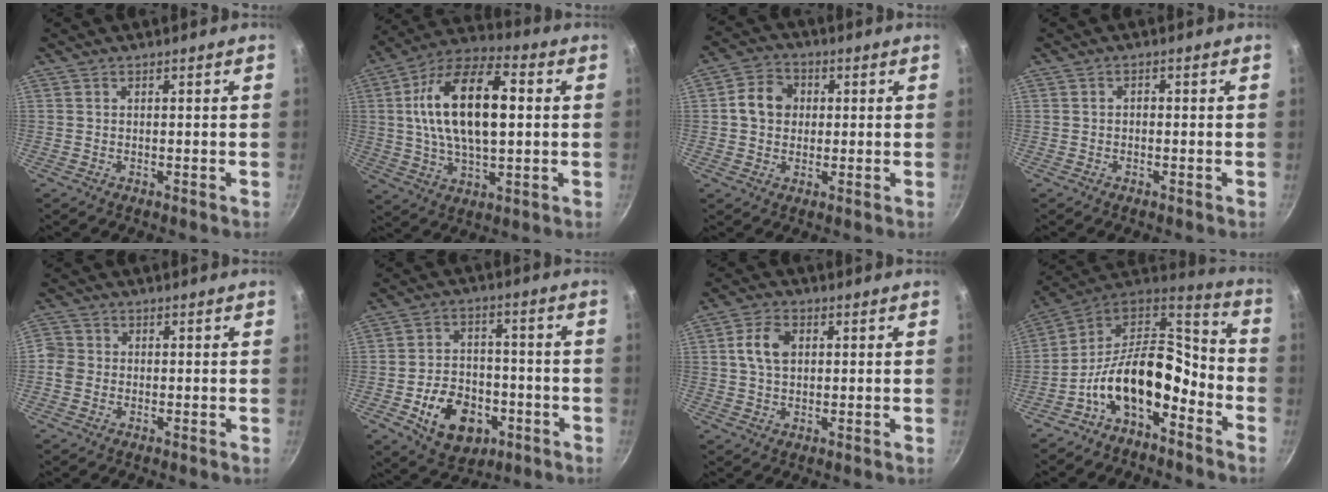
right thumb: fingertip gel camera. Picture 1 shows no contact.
{"total": 19.9, "force": [2.6, 9.6, 17.2], "torque": [-0.303, 0.020, 0.039]}
{"total": 7.3, "force": [0.8, 6.1, 4.0], "torque": [-0.055, 0.014, 0.007]}
{"total": 0.9, "force": [-0.3, 0.6, 0.5], "torque": [-0.002, 0.004, -0.009]}
{"total": 3.4, "force": [-0.5, 3.1, 1.2], "torque": [-0.016, 0.006, -0.018]}
{"total": 13.1, "force": [-4.9, 9.1, 8.0], "torque": [-0.096, 0.028, -0.072]}
{"total": 6.0, "force": [1.3, 4.0, 4.4], "torque": [-0.082, 0.007, 0.023]}
{"total": 15.5, "force": [-6.7, 7.9, 11.4], "torque": [-0.159, 0.103, -0.122]}